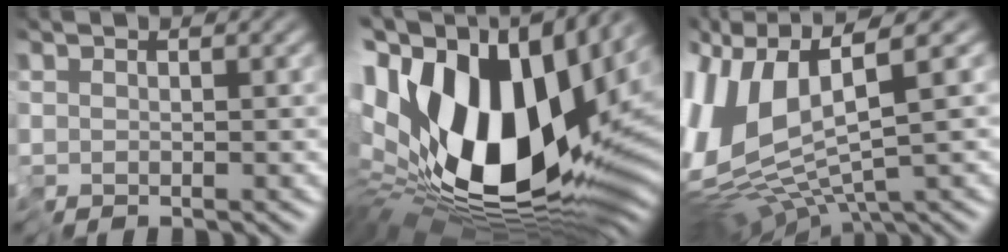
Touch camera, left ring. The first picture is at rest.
{"total": 19.1, "force": [2.1, 10.2, 16.0], "torque": [-0.319, -0.007, 0.037]}
{"total": 11.8, "force": [1.0, 4.9, 10.6], "torque": [-0.242, -0.002, 0.030]}